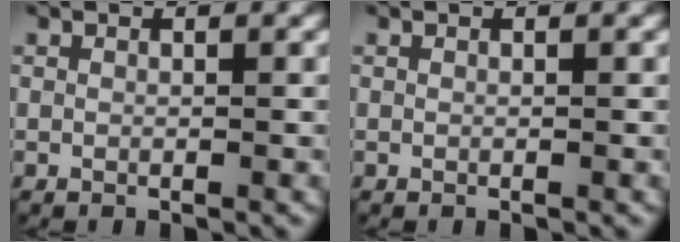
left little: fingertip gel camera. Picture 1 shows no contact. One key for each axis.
{"total": 0.0}